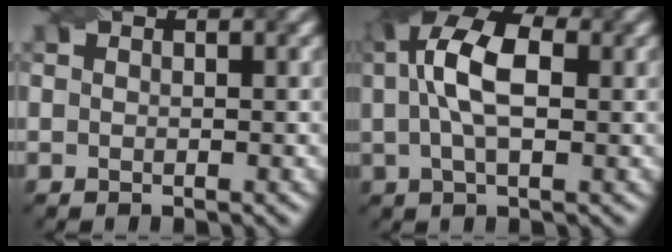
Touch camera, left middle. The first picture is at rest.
{"total": 7.3, "force": [1.4, 3.5, 6.2], "torque": [-0.126, 0.021, 0.015]}